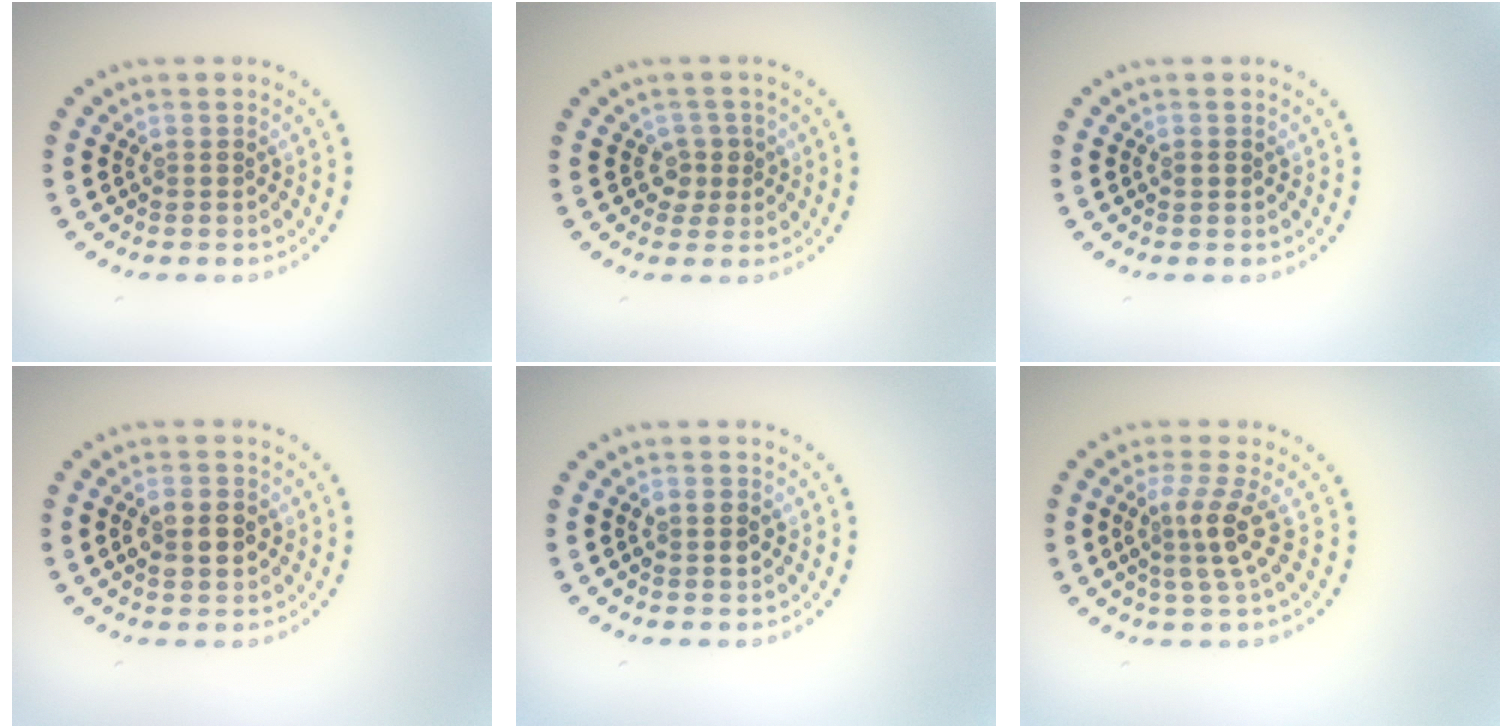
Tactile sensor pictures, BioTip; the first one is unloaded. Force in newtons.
{"total": 1.3, "press": 1.1, "slide": 0.7}
{"total": 0.8, "press": 0.8, "slide": 0.2}
{"total": 2.8, "press": 2.8, "slide": 0.1}
{"total": 1.3, "press": 1.3, "slide": 0.1}
{"total": 3.0, "press": 2.3, "slide": 1.9}